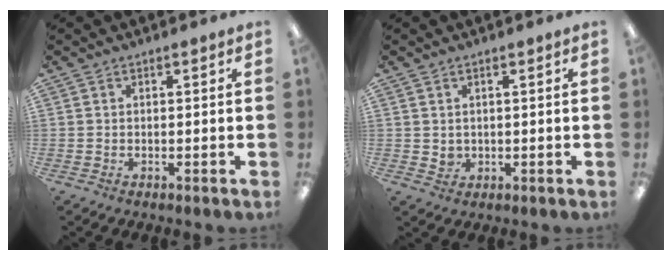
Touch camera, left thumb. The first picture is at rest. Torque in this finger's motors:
{"motor_torque": [-0.12, 0.11, 0.01, -0.03, -0.04]}